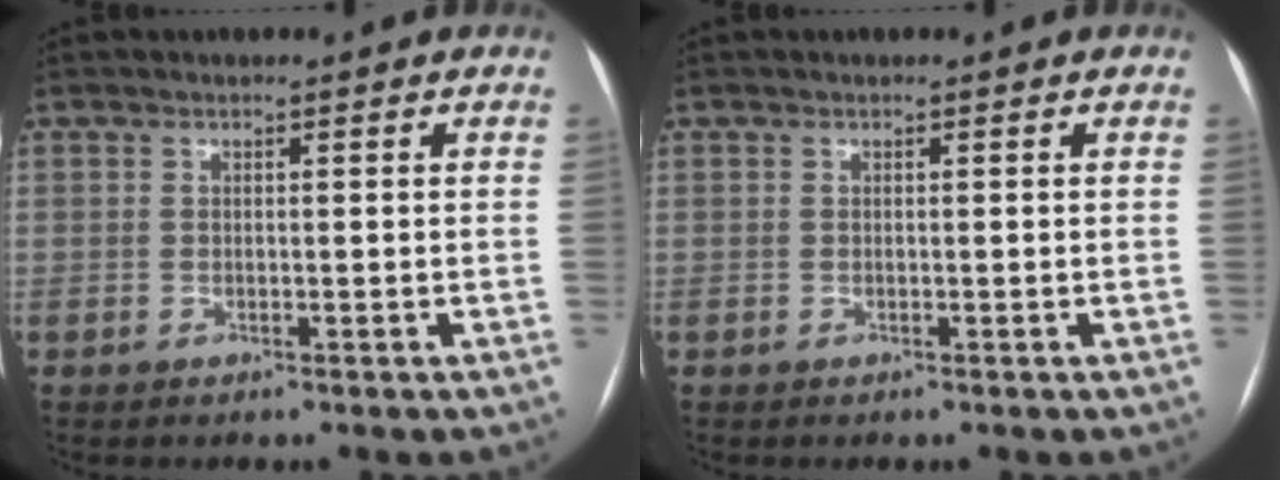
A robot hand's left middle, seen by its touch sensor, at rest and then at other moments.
{"total": 0.0}